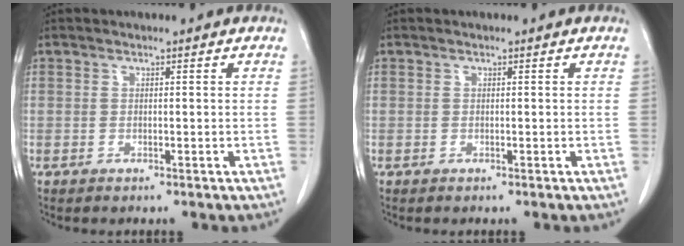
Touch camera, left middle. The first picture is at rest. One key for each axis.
{"total": 0.0}